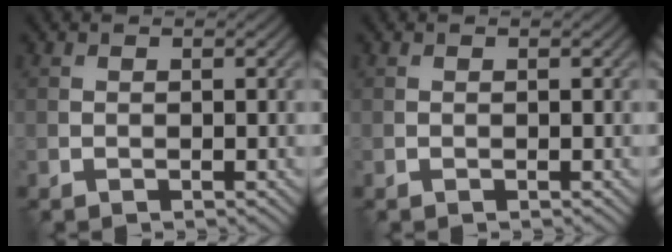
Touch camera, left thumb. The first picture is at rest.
{"total": 0.0}